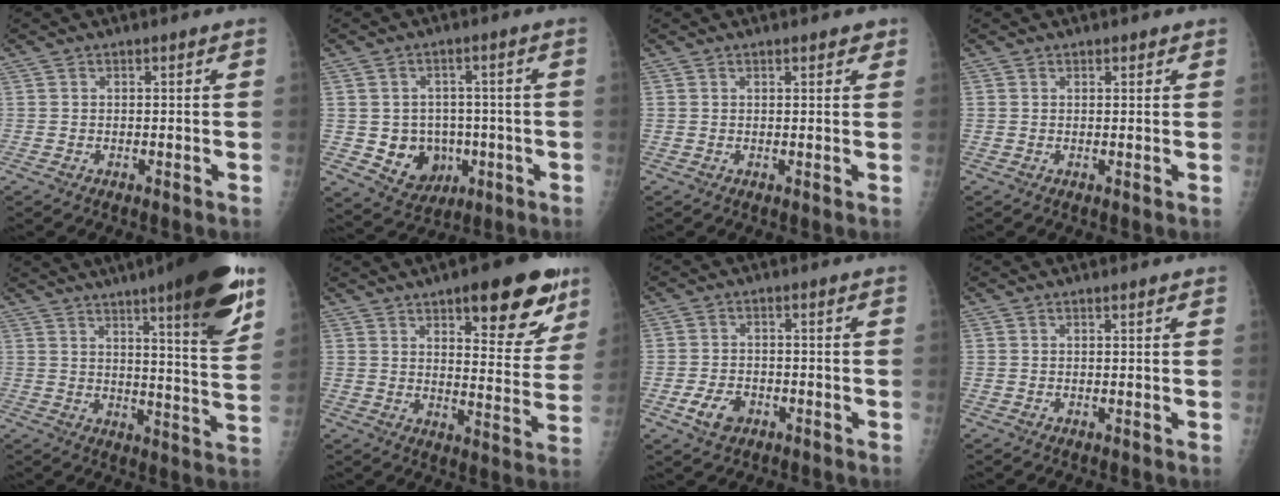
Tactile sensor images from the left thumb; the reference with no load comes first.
{"total": 9.0, "force": [-1.7, 7.9, 4.1], "torque": [-0.024, 0.008, -0.010]}
{"total": 2.1, "force": [1.4, 0.9, 1.3], "torque": [-0.007, -0.003, 0.014]}
{"total": 0.9, "force": [0.7, 0.5, 0.4], "torque": [0.001, -0.003, 0.006]}
{"total": 19.9, "force": [11.5, 3.2, 15.9], "torque": [-0.201, -0.049, 0.159]}
{"total": 18.2, "force": [10.1, 6.4, 13.7], "torque": [-0.137, -0.045, 0.138]}
{"total": 4.8, "force": [-2.2, 3.2, 2.7], "torque": [-0.045, 0.013, -0.036]}
{"total": 0.8, "force": [0.6, 0.2, 0.6], "torque": [-0.008, 0.000, 0.009]}